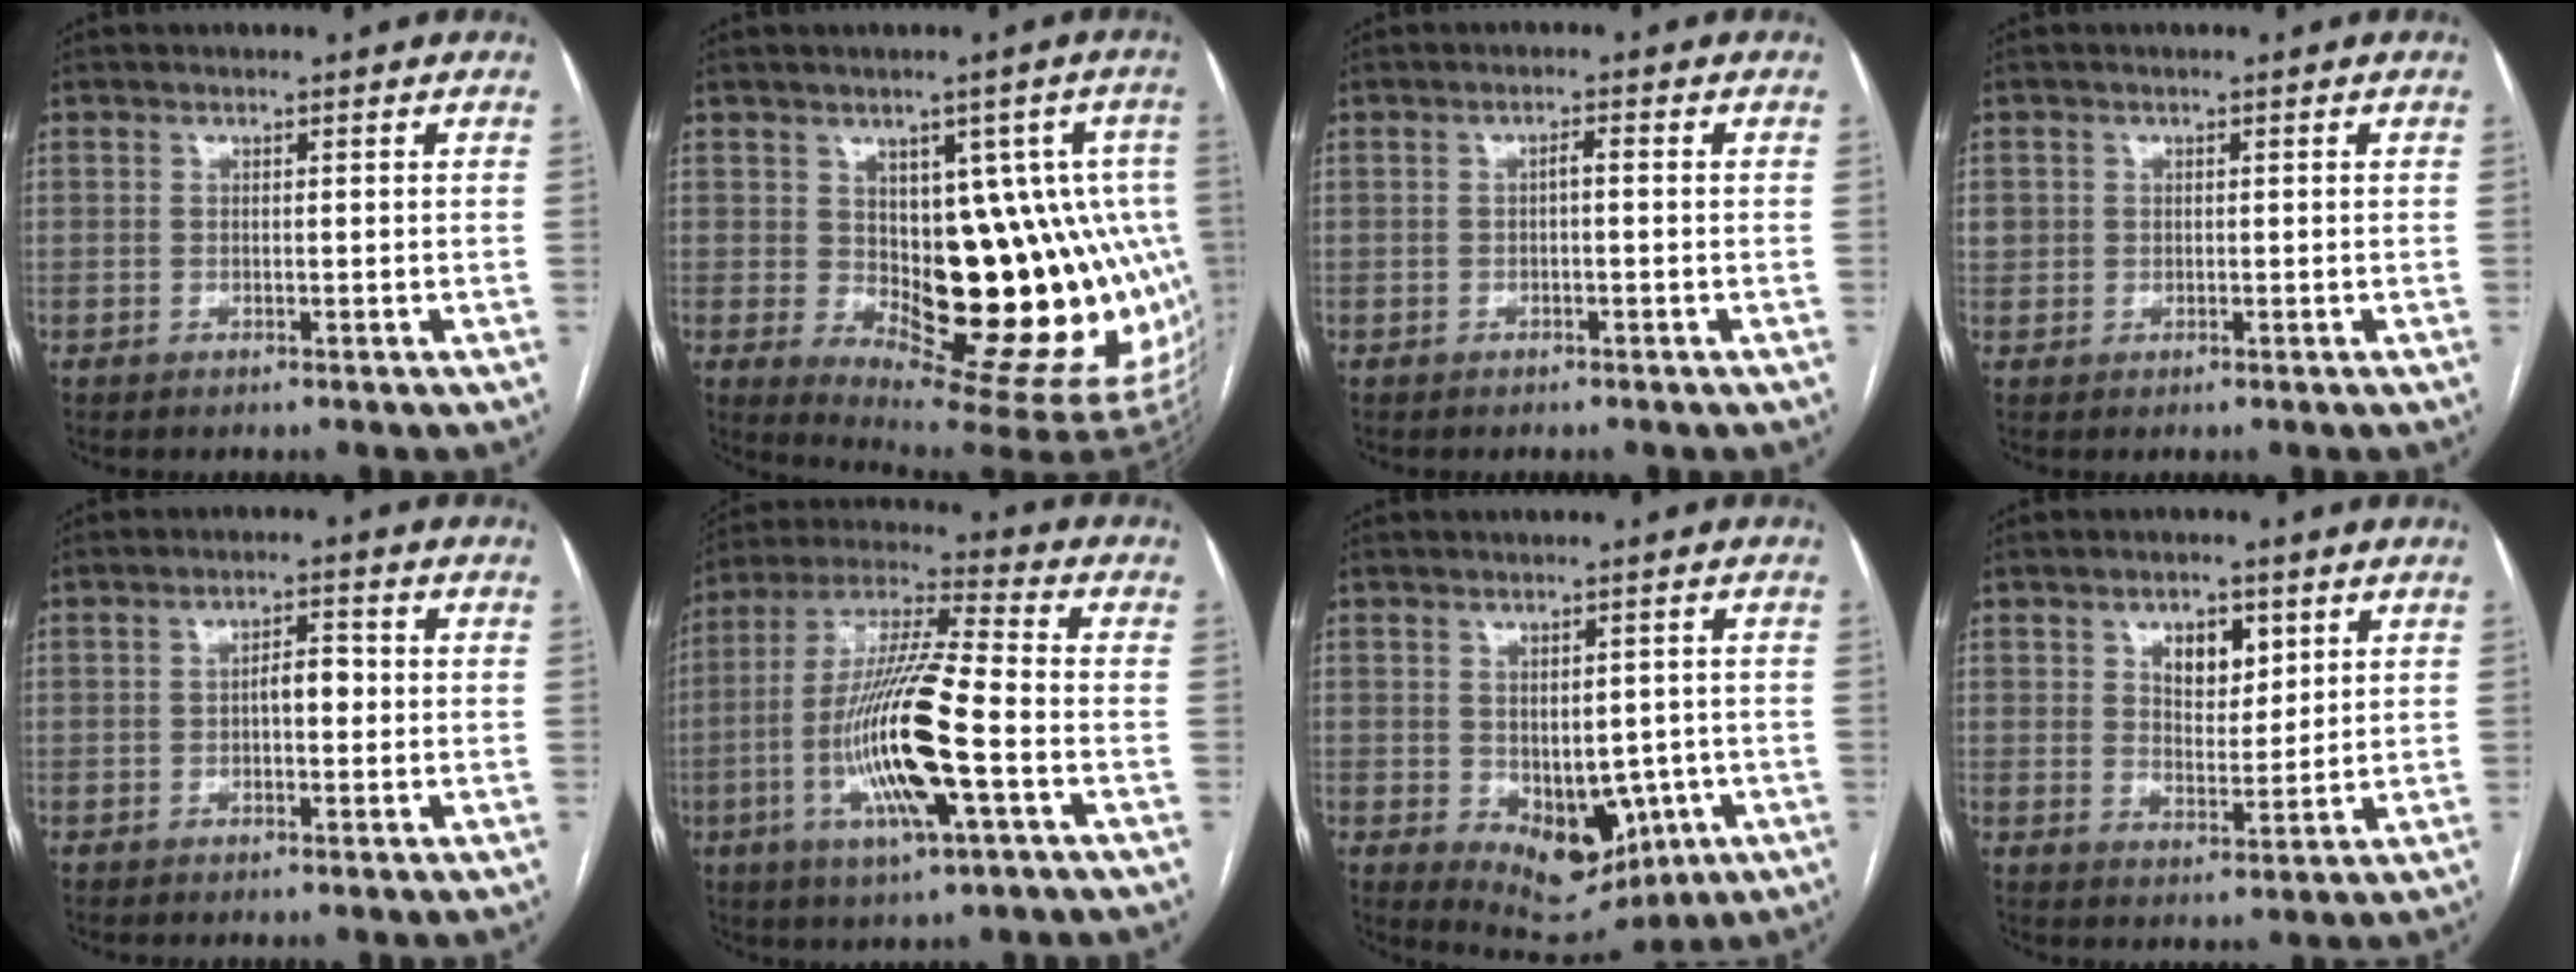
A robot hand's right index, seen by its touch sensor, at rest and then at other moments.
{"total": 18.8, "force": [-0.8, 7.1, 17.4], "torque": [-0.150, 0.022, 0.014]}
{"total": 1.2, "force": [0.0, 0.3, 1.2], "torque": [-0.018, 0.005, 0.000]}
{"total": 2.0, "force": [0.5, 1.9, 0.4], "torque": [0.003, 0.009, 0.012]}
{"total": 3.1, "force": [-0.2, 1.3, 2.8], "torque": [-0.043, 0.013, -0.004]}
{"total": 17.4, "force": [-4.6, 1.9, 16.6], "torque": [-0.336, -0.008, -0.083]}
{"total": 10.2, "force": [-2.4, 6.7, 7.3], "torque": [-0.101, -0.001, -0.014]}
{"total": 5.9, "force": [2.8, 3.2, 4.1], "torque": [-0.062, 0.001, 0.049]}